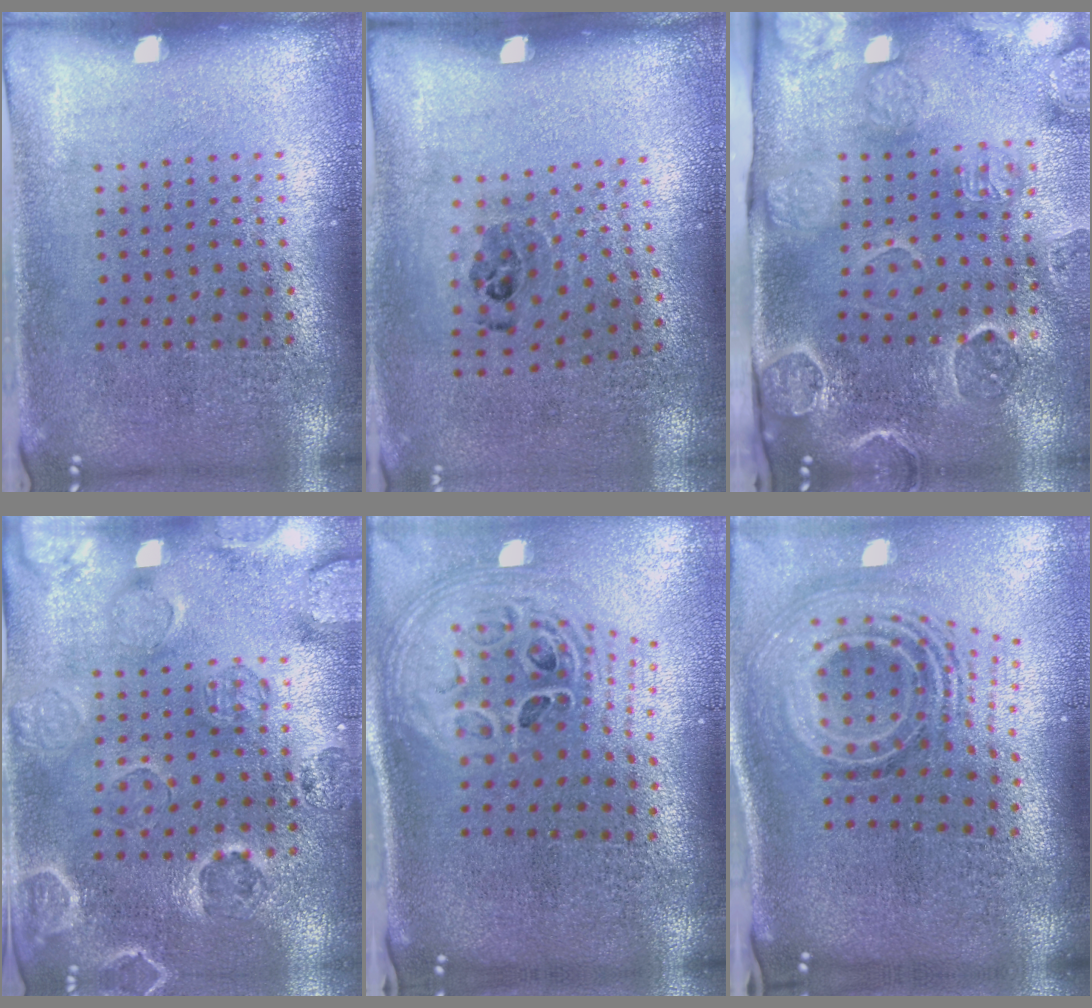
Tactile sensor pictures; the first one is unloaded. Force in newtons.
{"total": 1.1, "press": 0.7, "slide": 0.8}
{"total": 3.2, "press": 3.1, "slide": 0.7}
{"total": 2.5, "press": 2.2, "slide": 1.1}
{"total": 2.9, "press": 2.0, "slide": 2.0}
{"total": 2.4, "press": 1.6, "slide": 1.7}